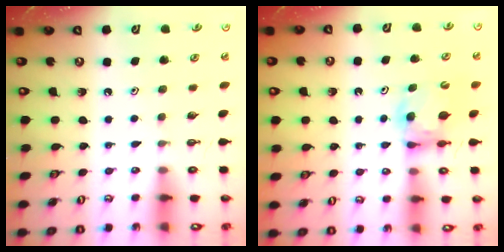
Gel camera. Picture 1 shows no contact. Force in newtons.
{"total": 6.2, "press": 6.2, "slide": 0.6}